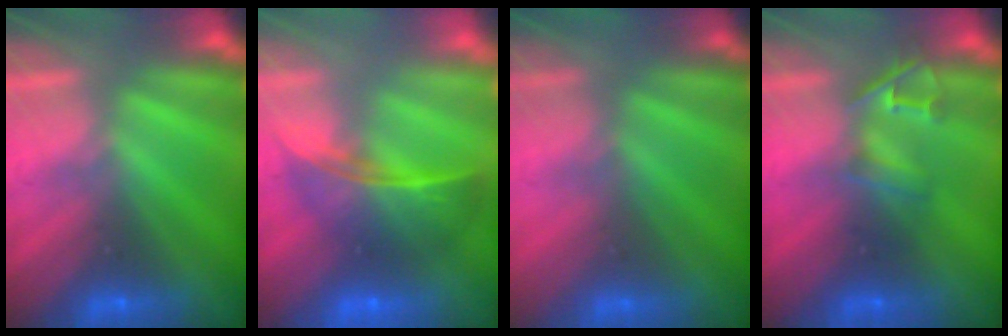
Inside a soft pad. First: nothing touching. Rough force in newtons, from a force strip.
{"total": 9.0}
{"total": 2.6}
{"total": 2.4}